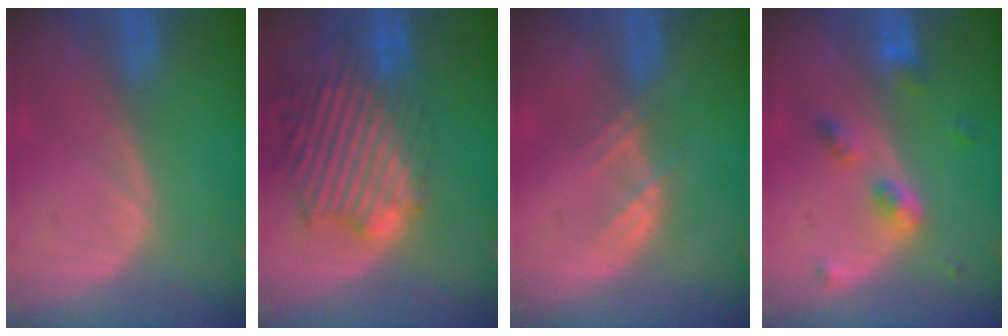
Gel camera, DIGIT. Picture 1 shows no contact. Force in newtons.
{"total": 13.8, "press": 11.8, "slide": 7.2}
{"total": 2.3, "press": 2.3, "slide": 0.2}
{"total": 4.2, "press": 4.1, "slide": 0.8}